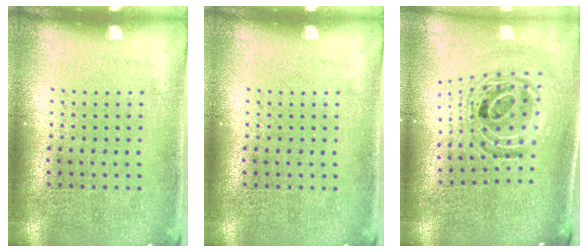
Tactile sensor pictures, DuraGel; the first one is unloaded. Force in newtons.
{"total": 0.0}
{"total": 1.2, "press": 1.1, "slide": 0.5}